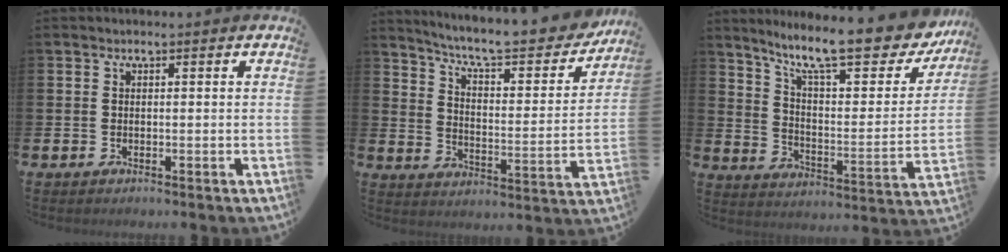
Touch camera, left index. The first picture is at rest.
{"total": 8.5, "force": [7.6, 1.6, 3.6], "torque": [-0.087, -0.056, 0.124]}
{"total": 12.9, "force": [10.6, 2.7, 6.8], "torque": [-0.145, -0.074, 0.174]}